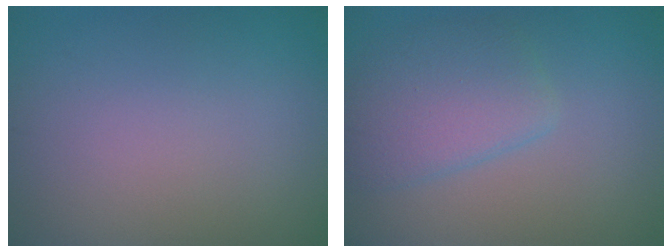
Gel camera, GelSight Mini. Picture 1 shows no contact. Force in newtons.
{"total": 3.9, "press": 3.9, "slide": 0.4}